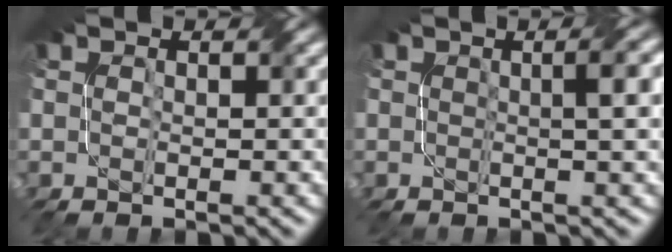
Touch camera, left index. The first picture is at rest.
{"total": 3.0, "force": [0.2, 0.7, 2.9], "torque": [-0.027, 0.015, 0.002]}